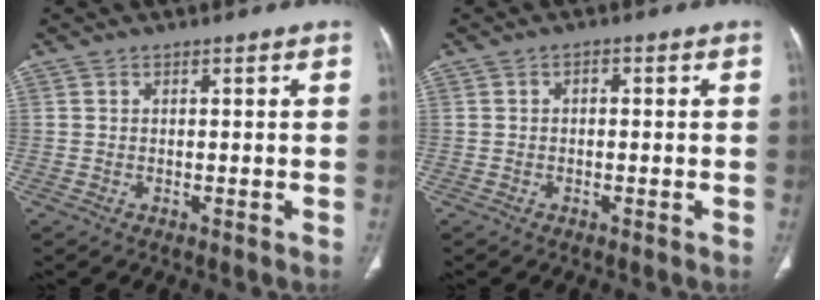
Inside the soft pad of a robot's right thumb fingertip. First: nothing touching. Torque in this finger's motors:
{"motor_torque": [-0.20, -0.03, -0.19, 0.00, 0.07]}